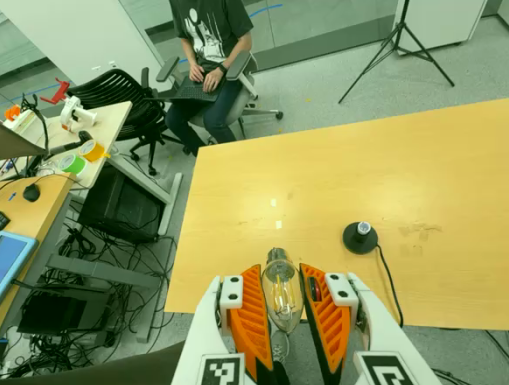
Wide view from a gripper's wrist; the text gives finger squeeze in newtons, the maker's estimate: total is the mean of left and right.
{"total": 8.4, "left": 7.7, "right": 9.1}